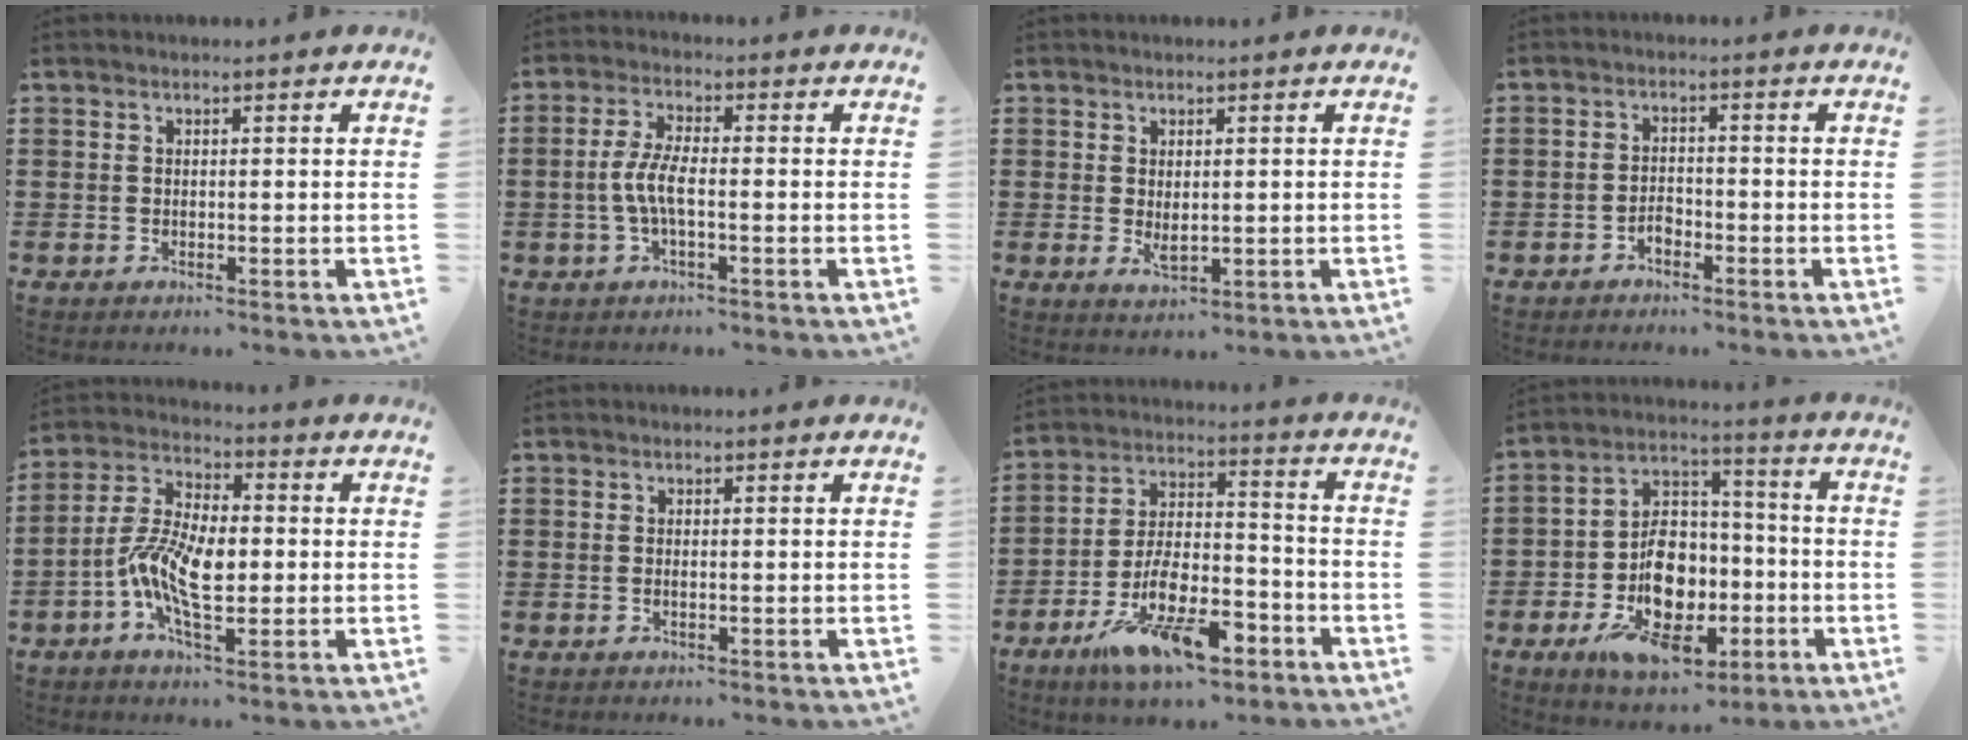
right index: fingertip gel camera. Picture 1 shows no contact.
{"total": 5.0, "force": [-1.1, 1.4, 4.6], "torque": [-0.110, -0.006, -0.030]}
{"total": 2.1, "force": [0.1, 1.0, 1.9], "torque": [-0.037, 0.001, 0.003]}
{"total": 2.2, "force": [-1.6, 1.3, 0.9], "torque": [-0.022, 0.003, -0.034]}
{"total": 9.8, "force": [-1.8, 4.4, 8.5], "torque": [-0.188, -0.003, -0.038]}
{"total": 0.7, "force": [-0.1, 0.2, 0.7], "torque": [-0.013, -0.003, -0.001]}
{"total": 13.4, "force": [-8.1, 5.0, 9.3], "torque": [-0.179, 0.024, -0.148]}
{"total": 12.8, "force": [-4.0, 8.2, 8.9], "torque": [-0.160, 0.010, -0.067]}